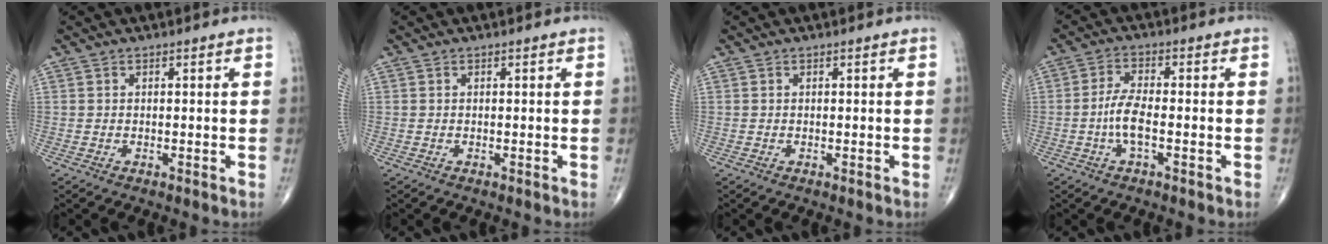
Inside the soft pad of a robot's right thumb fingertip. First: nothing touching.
{"total": 0.0}
{"total": 0.0}
{"total": 5.2, "force": [-1.4, 1.5, 4.8], "torque": [-0.103, 0.009, -0.032]}